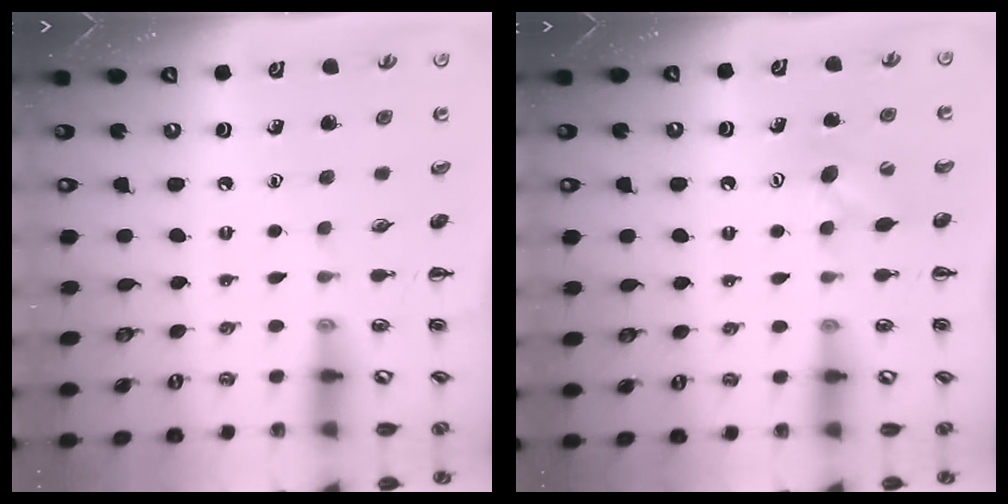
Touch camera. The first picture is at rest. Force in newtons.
{"total": 7.8, "press": 7.7, "slide": 1.1}